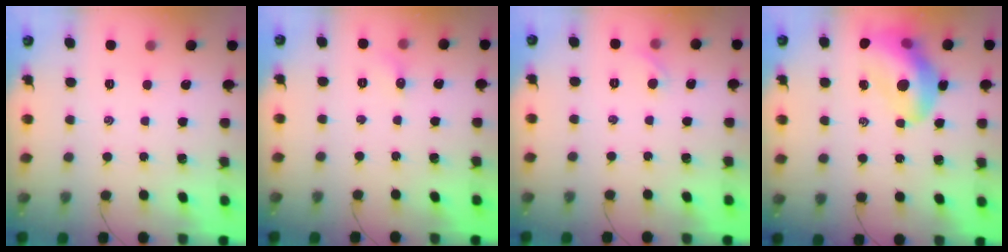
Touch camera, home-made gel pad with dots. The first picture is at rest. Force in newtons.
{"total": 3.9, "press": 3.7, "slide": 1.3}
{"total": 4.0, "press": 3.7, "slide": 1.5}
{"total": 15.4, "press": 14.9, "slide": 3.8}